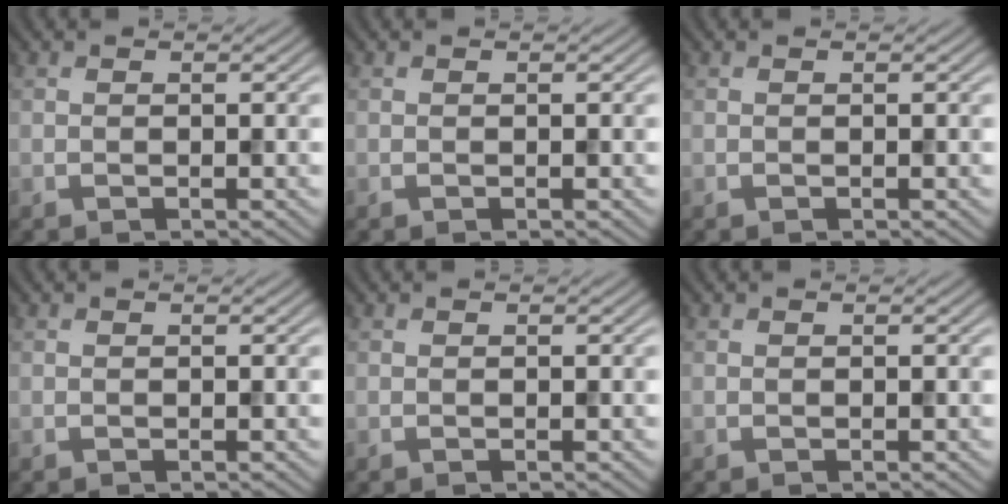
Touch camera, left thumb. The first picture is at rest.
{"total": 0.0}
{"total": 0.0}
{"total": 0.0}
{"total": 0.0}
{"total": 0.0}